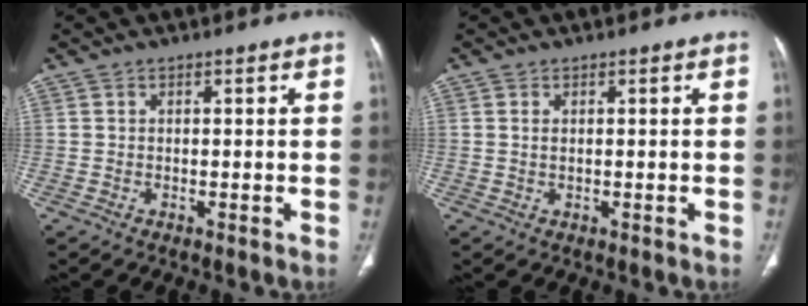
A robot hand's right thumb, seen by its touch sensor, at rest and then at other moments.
{"total": 1.0, "force": [0.4, 0.4, 0.8], "torque": [-0.022, 0.002, 0.011]}